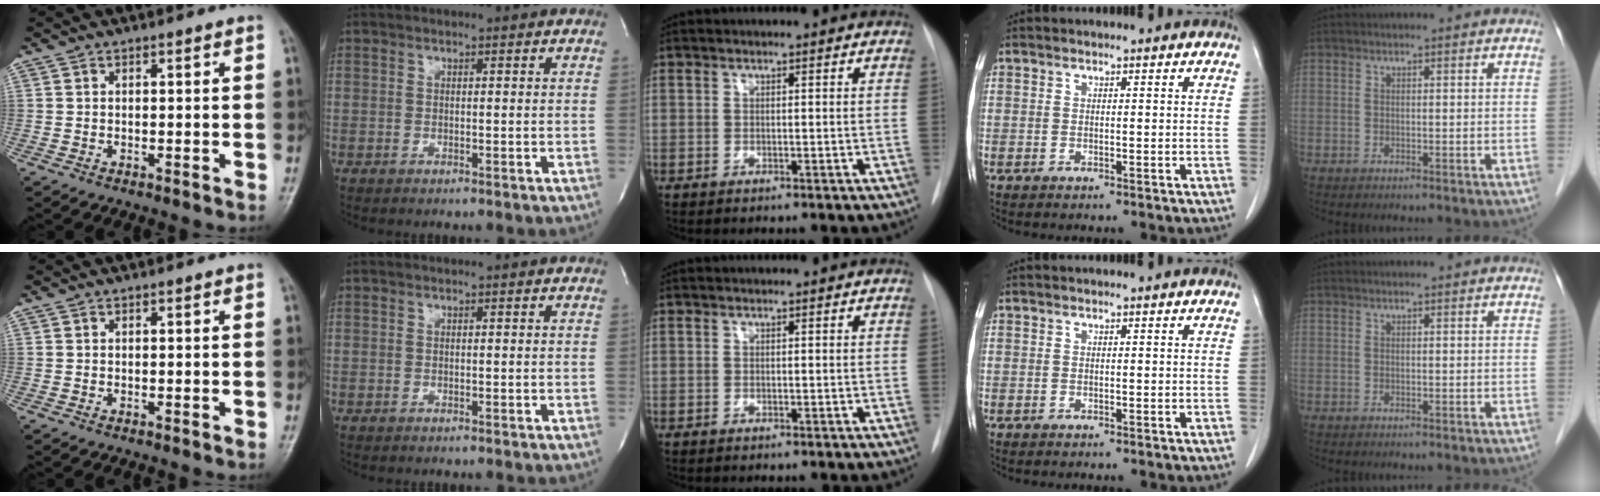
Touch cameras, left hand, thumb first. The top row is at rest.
{}